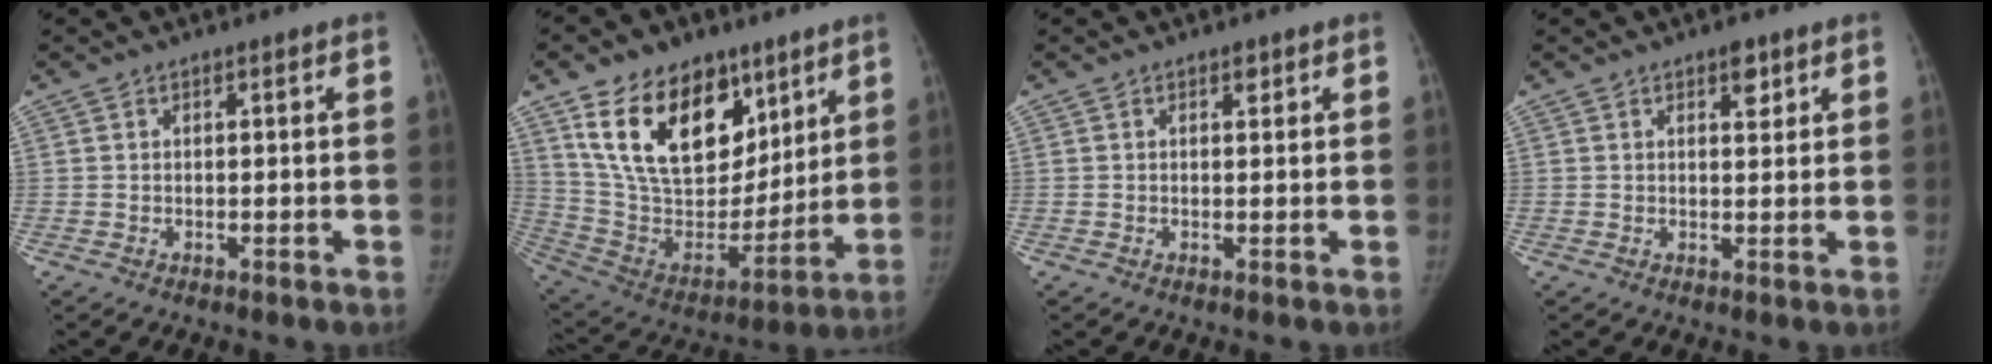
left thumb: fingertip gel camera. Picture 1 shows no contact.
{"total": 24.4, "force": [12.9, 15.0, 14.2], "torque": [-0.212, -0.044, 0.244]}
{"total": 1.2, "force": [0.7, 0.6, 0.7], "torque": [-0.004, -0.003, 0.009]}
{"total": 3.1, "force": [1.9, 1.5, 2.0], "torque": [-0.013, -0.009, 0.027]}